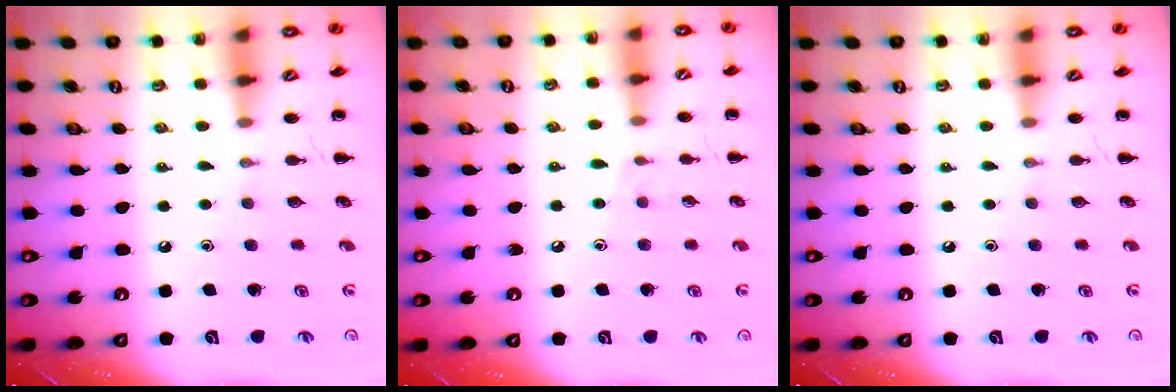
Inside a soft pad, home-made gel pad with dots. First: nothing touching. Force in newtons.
{"total": 6.0, "press": 5.7, "slide": 2.0}
{"total": 0.0}